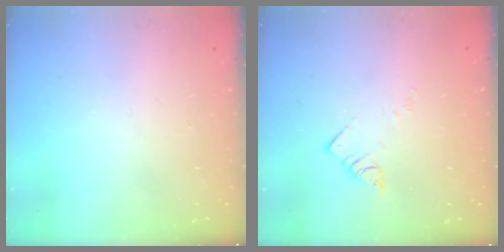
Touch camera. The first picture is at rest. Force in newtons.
{"total": 2.9, "press": 2.9, "slide": 0.2}